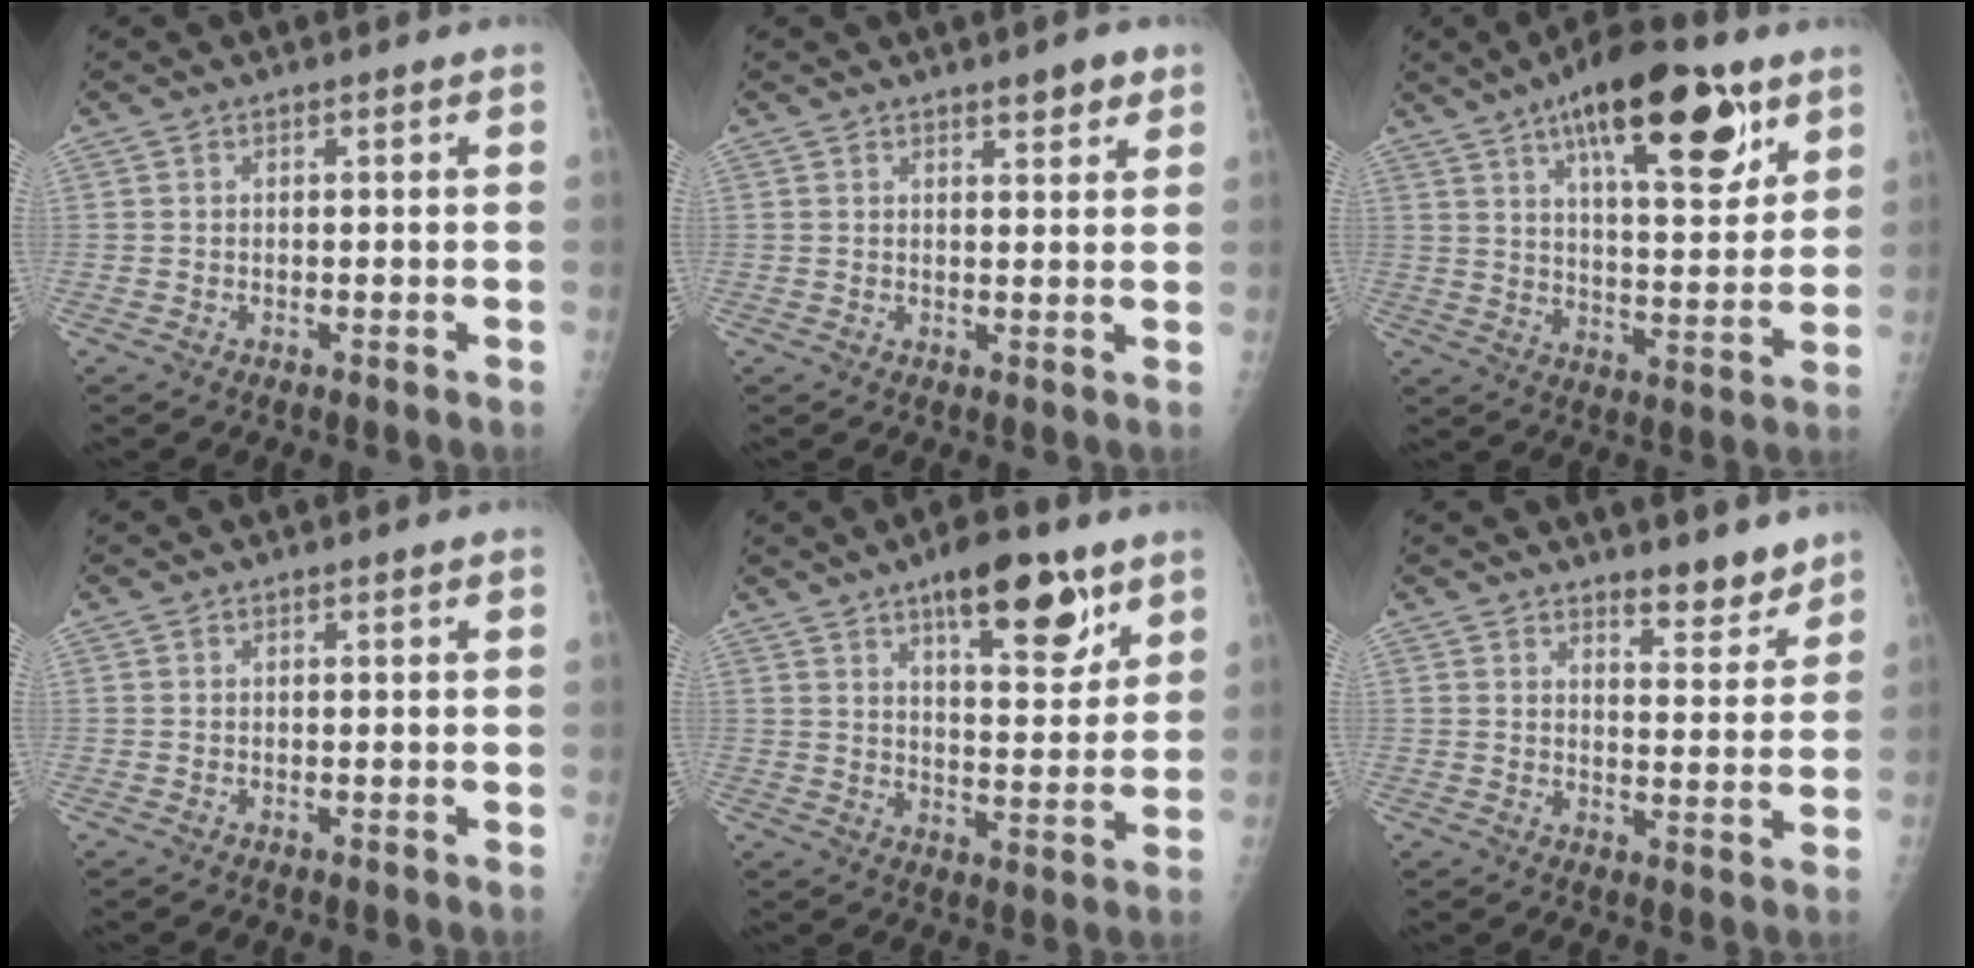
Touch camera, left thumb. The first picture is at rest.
{"total": 3.2, "force": [2.3, 1.1, 2.0], "torque": [-0.016, -0.013, 0.029]}
{"total": 20.3, "force": [11.0, 7.3, 15.4], "torque": [-0.204, -0.039, 0.171]}
{"total": 0.0}
{"total": 13.4, "force": [8.0, 4.8, 9.5], "torque": [-0.108, -0.044, 0.122]}
{"total": 5.5, "force": [4.6, 1.8, 2.3], "torque": [-0.009, -0.038, 0.068]}